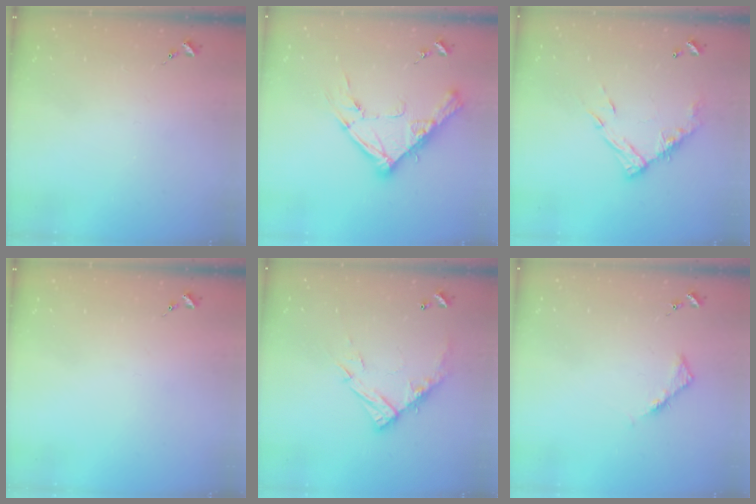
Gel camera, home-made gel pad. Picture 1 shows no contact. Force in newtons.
{"total": 16.4, "press": 16.3, "slide": 1.4}
{"total": 13.3, "press": 13.3, "slide": 1.1}
{"total": 0.0}
{"total": 13.3, "press": 13.2, "slide": 1.2}
{"total": 4.1, "press": 4.0, "slide": 0.5}